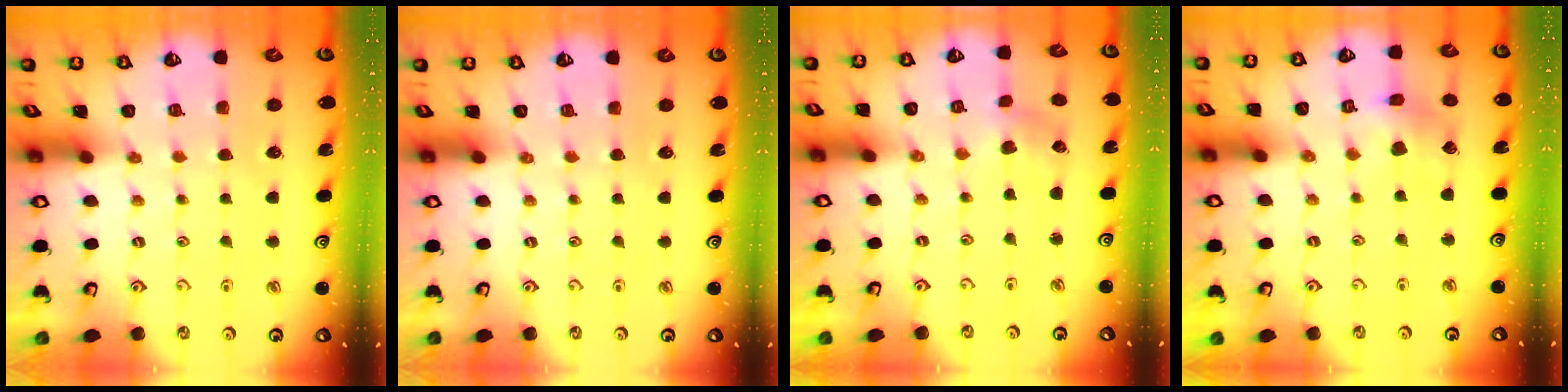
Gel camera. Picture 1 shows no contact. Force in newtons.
{"total": 0.0}
{"total": 3.6, "press": 3.5, "slide": 0.7}
{"total": 5.2, "press": 5.2, "slide": 0.5}